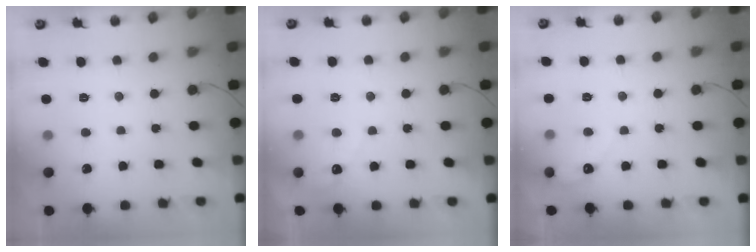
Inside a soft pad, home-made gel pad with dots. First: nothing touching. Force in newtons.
{"total": 2.8, "press": 2.8, "slide": 0.1}
{"total": 2.2, "press": 2.2, "slide": 0.1}